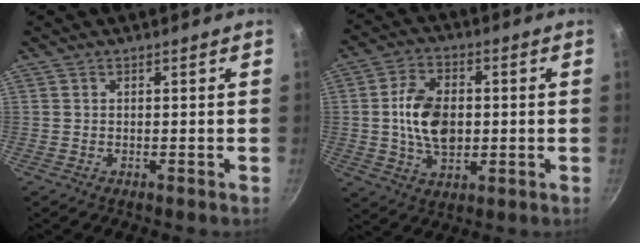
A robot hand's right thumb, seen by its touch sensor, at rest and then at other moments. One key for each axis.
{"total": 11.6, "fx": 0.2, "fy": 7.4, "fz": 8.9, "tx": -0.146, "ty": 0.002, "tz": 0.006}